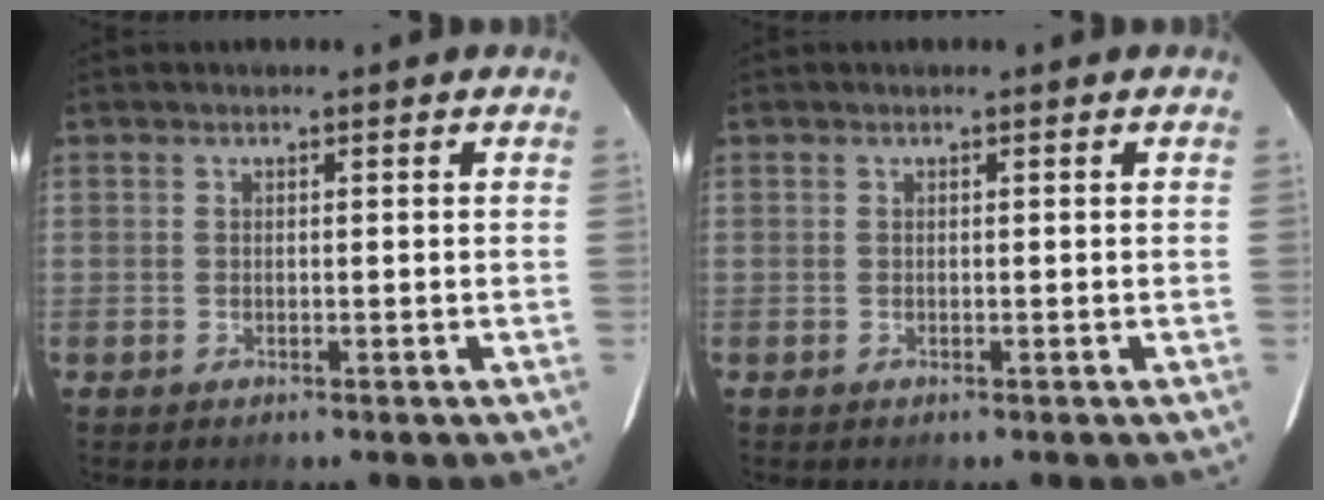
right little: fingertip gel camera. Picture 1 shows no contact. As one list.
[{"total": 0.0}]